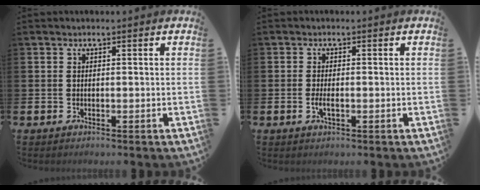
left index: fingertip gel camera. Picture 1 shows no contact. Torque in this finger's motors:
{"motor_torque": [0.53, -0.01, 0.04, 0.09]}